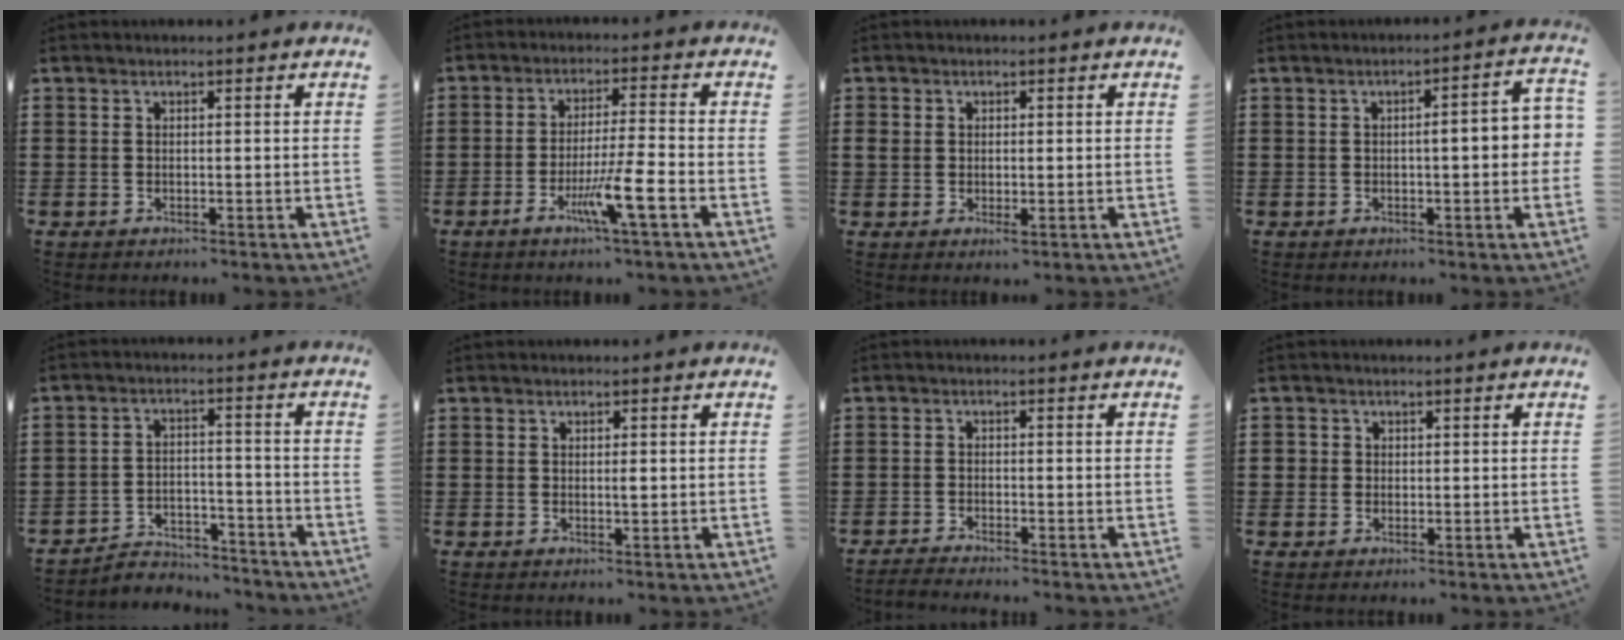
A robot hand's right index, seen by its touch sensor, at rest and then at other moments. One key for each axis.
{"total": 7.8, "fx": -3.7, "fy": 0.1, "fz": 6.9, "tx": -0.123, "ty": -0.012, "tz": -0.065}
{"total": 1.8, "fx": 0.0, "fy": 1.3, "fz": 1.3, "tx": -0.026, "ty": 0.005, "tz": -0.001}
{"total": 4.4, "fx": -0.4, "fy": 0.6, "fz": 4.3, "tx": -0.065, "ty": -0.001, "tz": -0.010}
{"total": 4.2, "fx": -4.1, "fy": 1.1, "fz": 0.5, "tx": -0.014, "ty": 0.010, "tz": -0.084}
{"total": 1.0, "fx": 0.2, "fy": 0.3, "fz": 1.0, "tx": -0.019, "ty": 0.002, "tz": 0.002}
{"total": 1.8, "fx": -1.8, "fy": -0.1, "fz": 0.0, "tx": -0.002, "ty": 0.002, "tz": -0.039}
{"total": 1.2, "fx": 0.3, "fy": 1.1, "fz": 0.3, "tx": -0.010, "ty": 0.003, "tz": 0.005}